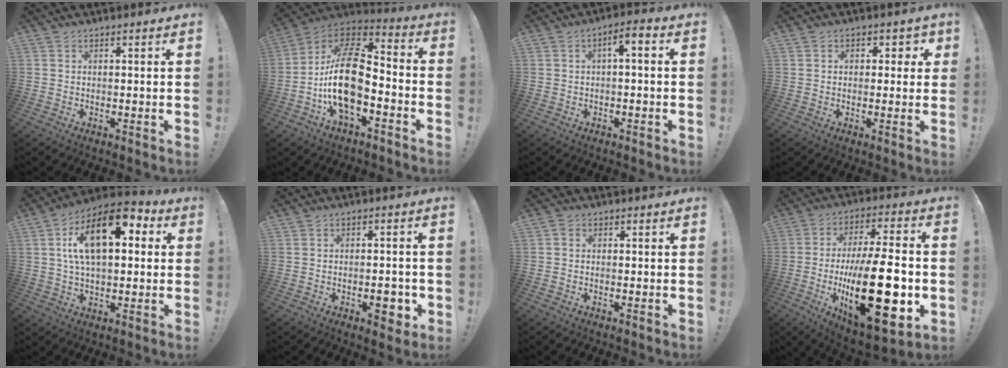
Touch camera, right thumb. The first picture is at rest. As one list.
[{"total": 19.7, "force": [-4.3, 10.5, 16.1], "torque": [-0.317, 0.028, -0.069]}, {"total": 4.0, "force": [-0.7, 1.2, 3.7], "torque": [-0.060, 0.004, -0.016]}, {"total": 3.5, "force": [0.4, 3.0, 1.7], "torque": [-0.005, 0.001, 0.002]}, {"total": 18.1, "force": [5.6, 8.6, 14.9], "torque": [-0.259, -0.013, 0.085]}, {"total": 4.9, "force": [-1.8, 2.4, 3.9], "torque": [-0.036, 0.004, -0.031]}, {"total": 0.6, "force": [-0.1, 0.6, 0.2], "torque": [-0.011, 0.004, -0.001]}, {"total": 29.6, "force": [-5.0, 11.3, 26.9], "torque": [-0.458, 0.013, -0.069]}]